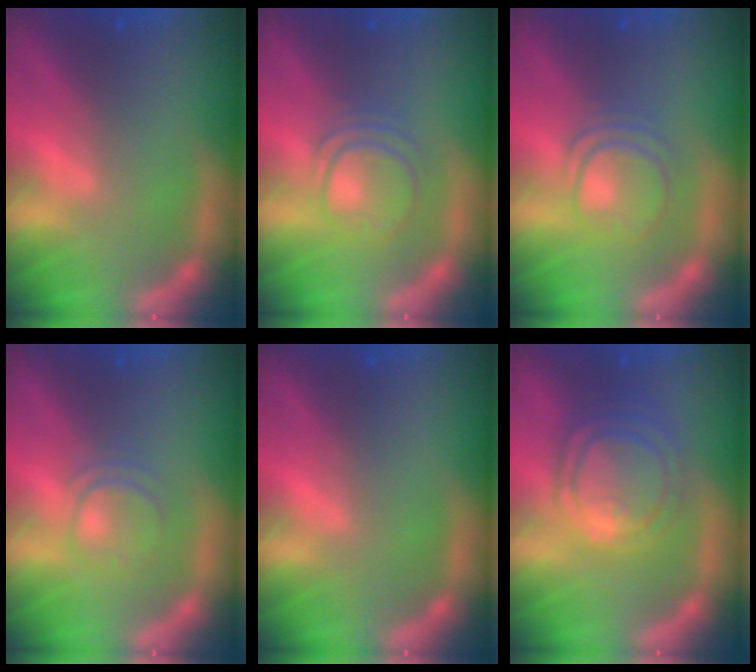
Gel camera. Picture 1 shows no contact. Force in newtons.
{"total": 4.0}
{"total": 4.0}
{"total": 2.4}
{"total": 0.0}
{"total": 7.6}